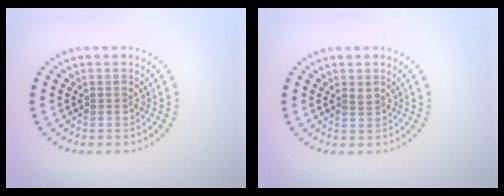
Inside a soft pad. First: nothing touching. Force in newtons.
{"total": 0.8, "press": 0.5, "slide": 0.7}